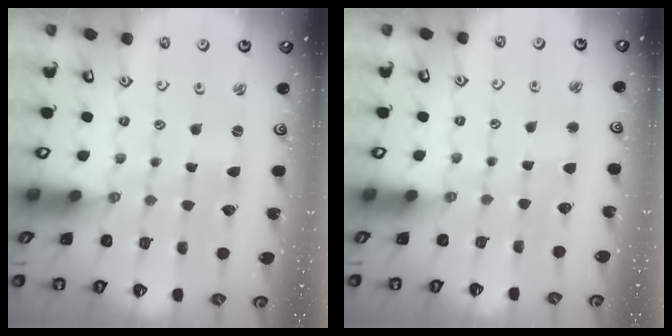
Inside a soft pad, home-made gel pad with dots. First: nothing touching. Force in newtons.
{"total": 2.6, "press": 2.6, "slide": 0.2}